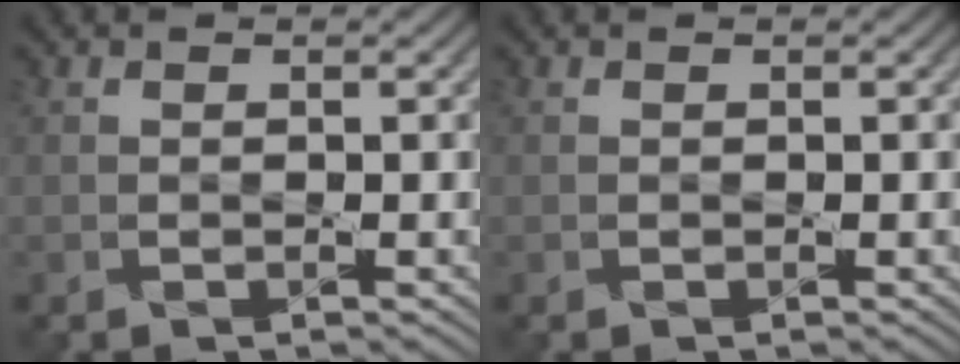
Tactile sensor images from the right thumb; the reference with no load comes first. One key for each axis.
{"total": 0.0}